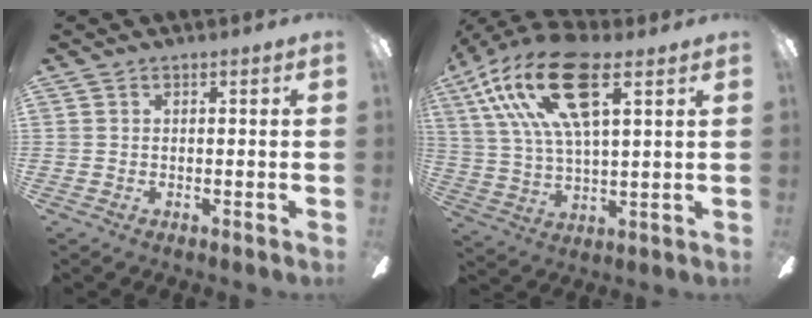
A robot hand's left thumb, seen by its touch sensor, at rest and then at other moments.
{"total": 21.0, "force": [11.0, 8.2, 15.9], "torque": [-0.325, -0.030, 0.183]}